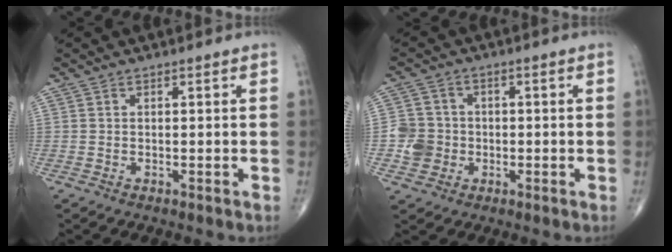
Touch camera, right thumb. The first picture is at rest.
{"total": 5.7, "force": [-1.2, 5.4, 1.5], "torque": [-0.005, 0.011, -0.026]}